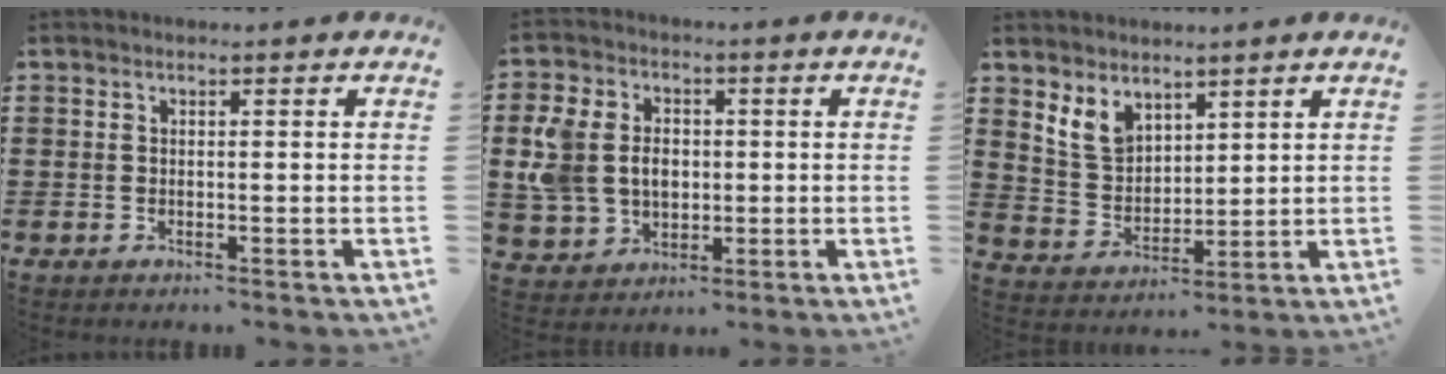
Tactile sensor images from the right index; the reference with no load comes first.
{"total": 7.9, "force": [0.5, 6.6, 4.4], "torque": [-0.134, 0.013, 0.004]}
{"total": 5.7, "force": [3.9, 3.6, 2.1], "torque": [-0.062, 0.003, 0.076]}